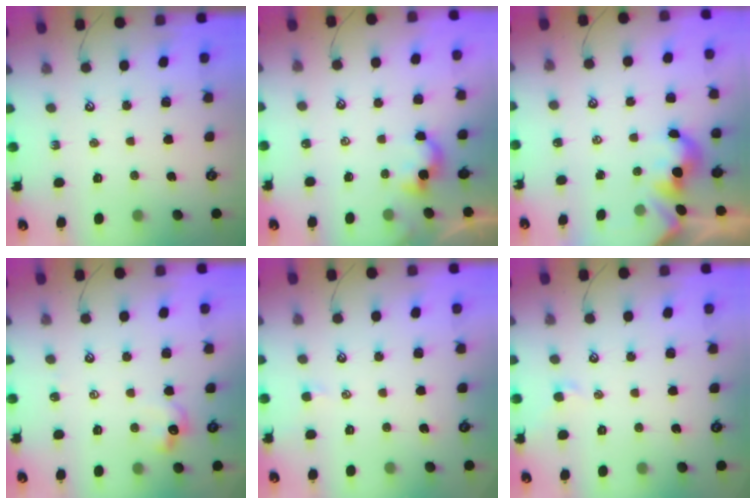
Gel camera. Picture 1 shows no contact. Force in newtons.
{"total": 0.0}
{"total": 1.8, "press": 1.8, "slide": 0.2}
{"total": 4.4, "press": 4.4, "slide": 0.6}
{"total": 0.7, "press": 0.6, "slide": 0.4}
{"total": 0.0}